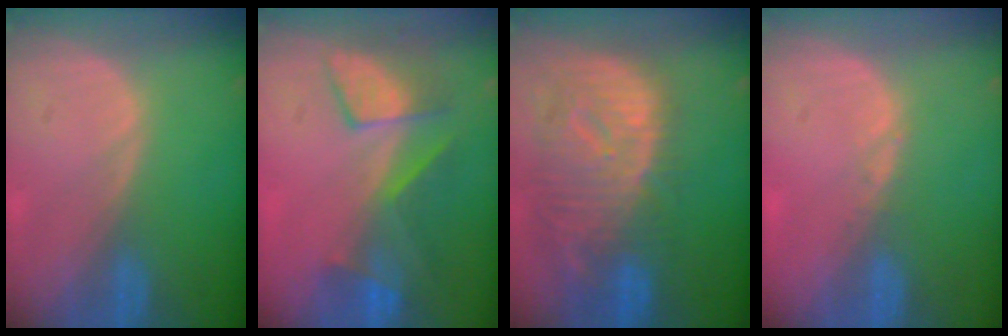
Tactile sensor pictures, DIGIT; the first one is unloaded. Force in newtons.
{"total": 8.0, "press": 7.3, "slide": 3.4}
{"total": 12.5, "press": 10.9, "slide": 6.2}
{"total": 0.6, "press": 0.5, "slide": 0.3}